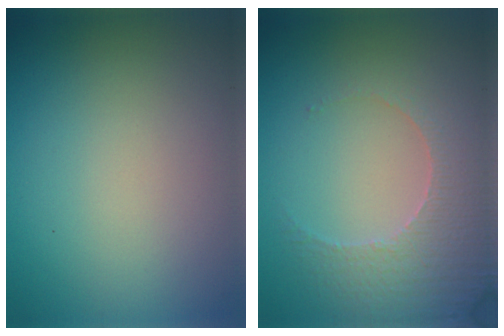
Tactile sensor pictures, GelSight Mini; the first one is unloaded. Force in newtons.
{"total": 3.8, "press": 3.6, "slide": 1.2}